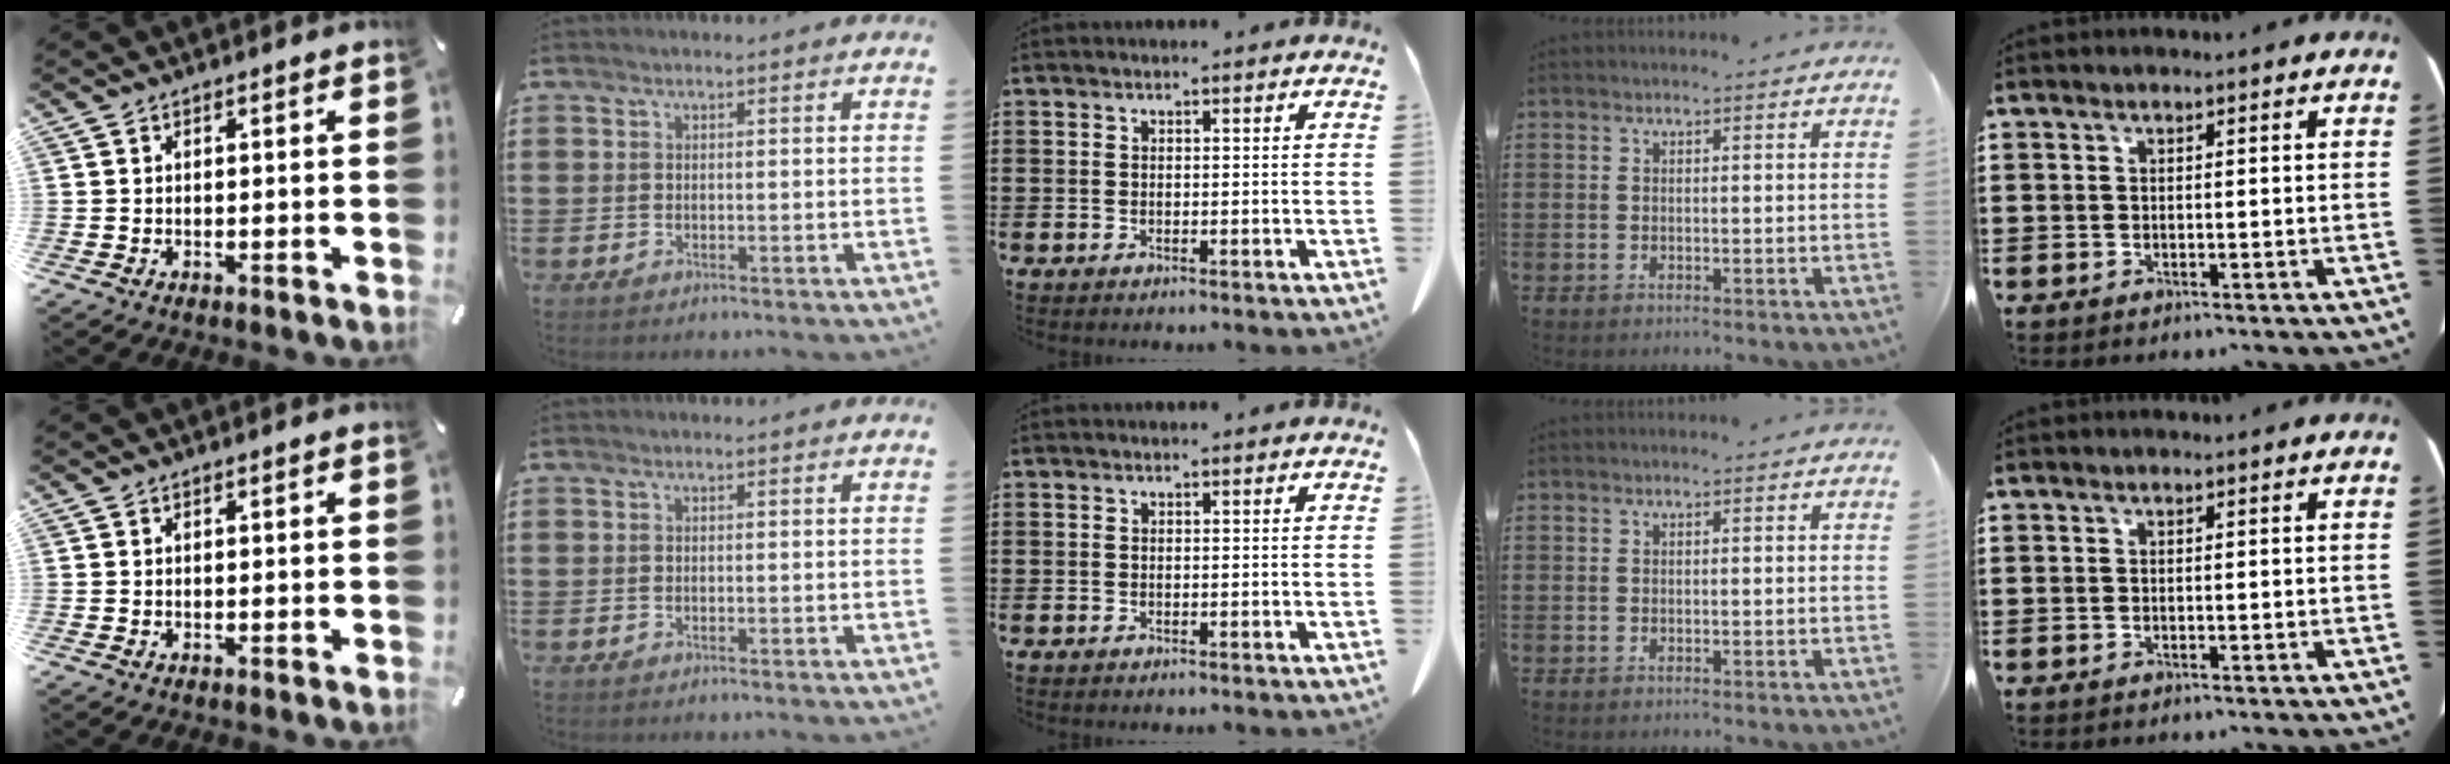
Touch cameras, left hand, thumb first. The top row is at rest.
{}